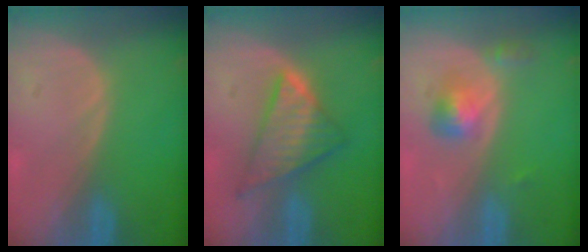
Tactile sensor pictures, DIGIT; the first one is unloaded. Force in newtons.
{"total": 7.8, "press": 7.8, "slide": 0.4}
{"total": 3.7, "press": 3.7, "slide": 0.2}